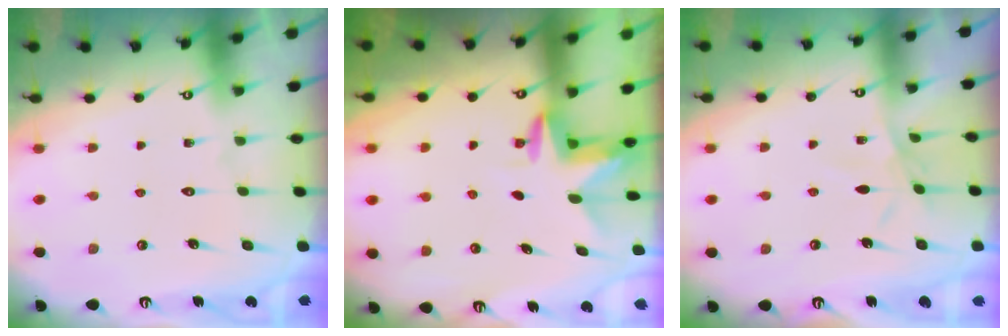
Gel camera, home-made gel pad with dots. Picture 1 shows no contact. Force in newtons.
{"total": 2.7, "press": 2.7, "slide": 0.1}
{"total": 3.5, "press": 3.5, "slide": 0.2}